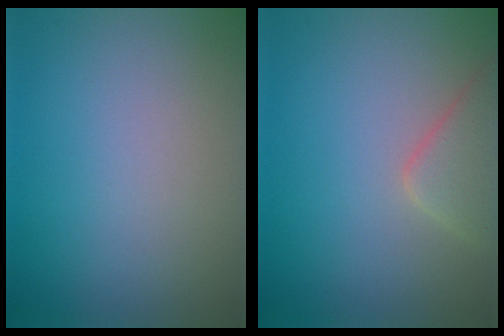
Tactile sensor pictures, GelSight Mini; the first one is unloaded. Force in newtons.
{"total": 3.3, "press": 3.3, "slide": 0.4}